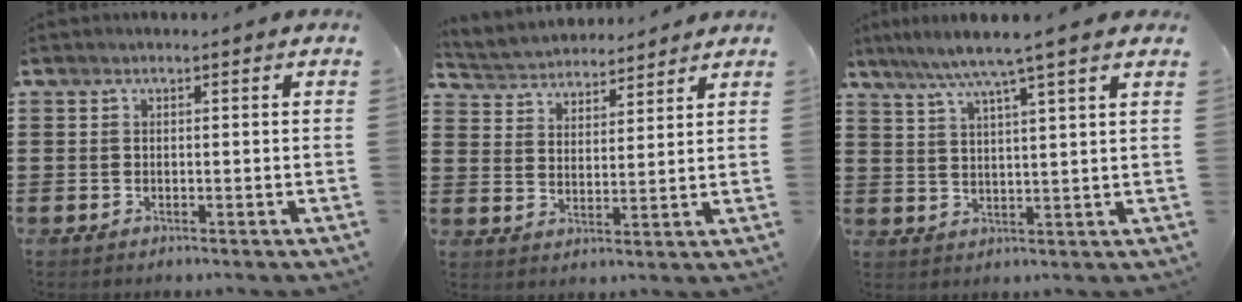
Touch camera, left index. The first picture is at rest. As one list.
[{"total": 3.8, "force": [3.6, 0.9, -0.4], "torque": [-0.012, -0.017, 0.063]}, {"total": 5.9, "force": [4.5, -0.8, 3.7], "torque": [-0.086, -0.016, 0.075]}]